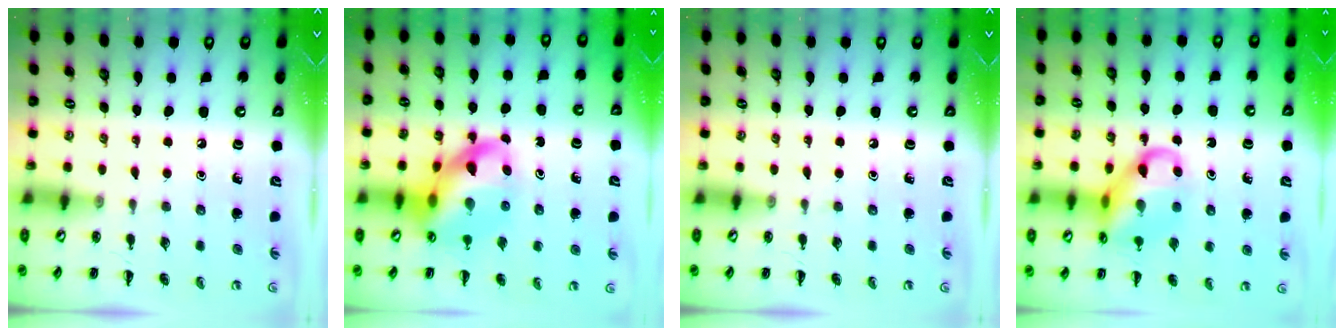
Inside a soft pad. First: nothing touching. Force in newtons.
{"total": 16.0, "press": 15.5, "slide": 4.2}
{"total": 0.0}
{"total": 15.5, "press": 15.3, "slide": 2.3}